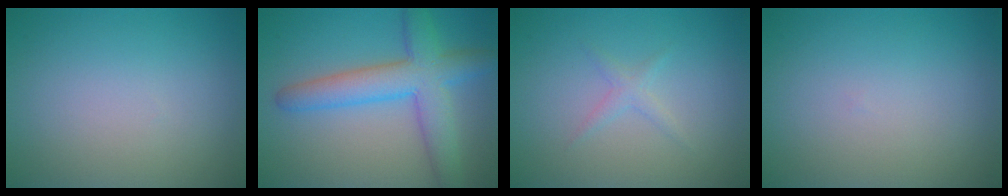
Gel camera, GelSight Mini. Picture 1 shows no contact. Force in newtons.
{"total": 6.3, "press": 6.3, "slide": 0.3}
{"total": 1.1, "press": 1.1, "slide": 0.1}
{"total": 0.0}